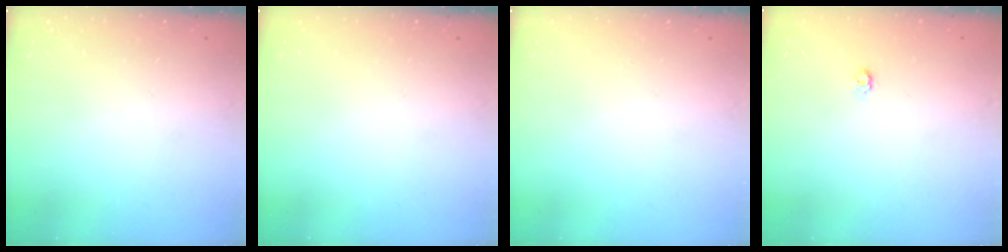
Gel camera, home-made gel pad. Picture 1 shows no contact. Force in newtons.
{"total": 0.0}
{"total": 0.0}
{"total": 4.0, "press": 4.0, "slide": 0.4}